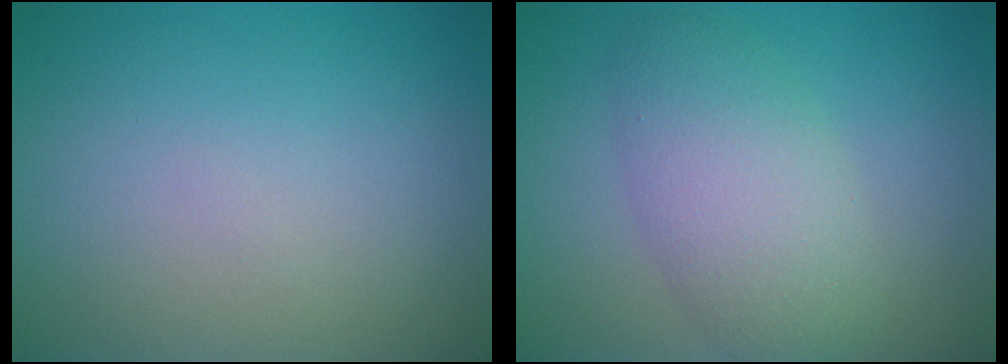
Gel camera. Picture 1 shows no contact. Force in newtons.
{"total": 5.2, "press": 5.2, "slide": 0.1}